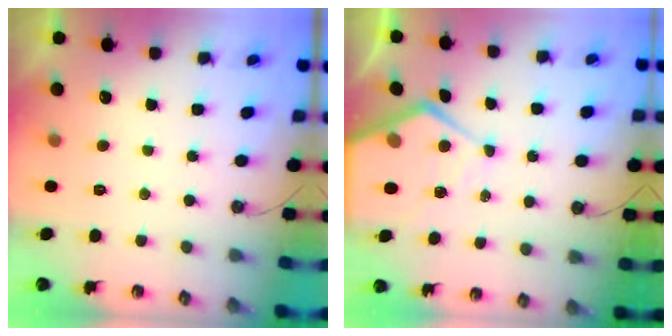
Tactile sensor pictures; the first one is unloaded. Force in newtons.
{"total": 10.3, "press": 10.2, "slide": 1.0}